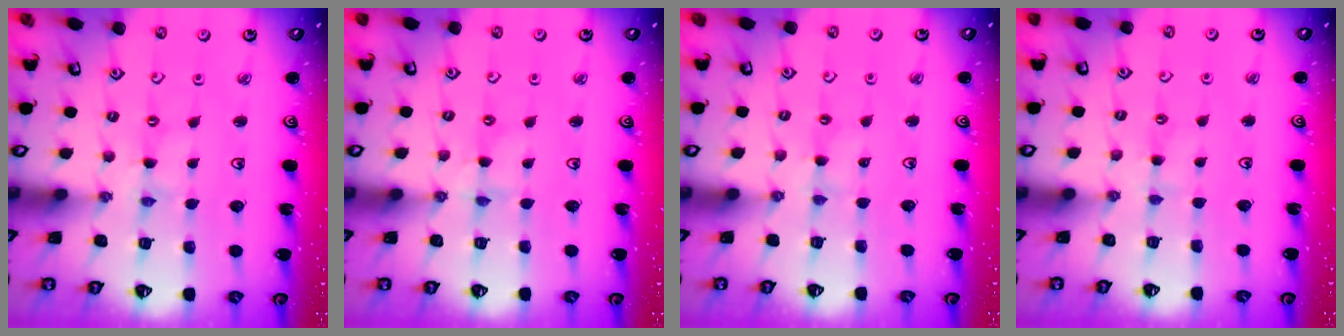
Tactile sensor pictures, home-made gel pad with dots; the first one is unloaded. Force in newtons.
{"total": 1.7, "press": 1.6, "slide": 0.3}
{"total": 1.9, "press": 1.9, "slide": 0.3}
{"total": 1.9, "press": 1.9, "slide": 0.3}